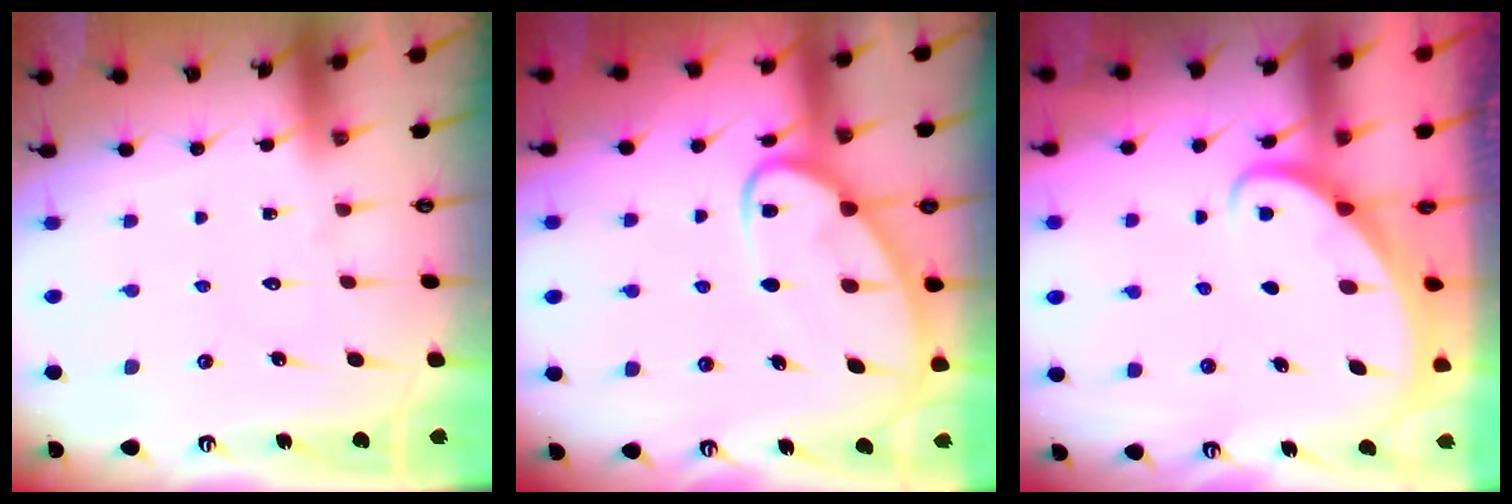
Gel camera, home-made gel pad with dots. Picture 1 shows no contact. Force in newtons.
{"total": 8.9, "press": 8.9, "slide": 1.0}
{"total": 2.2, "press": 2.2, "slide": 0.2}